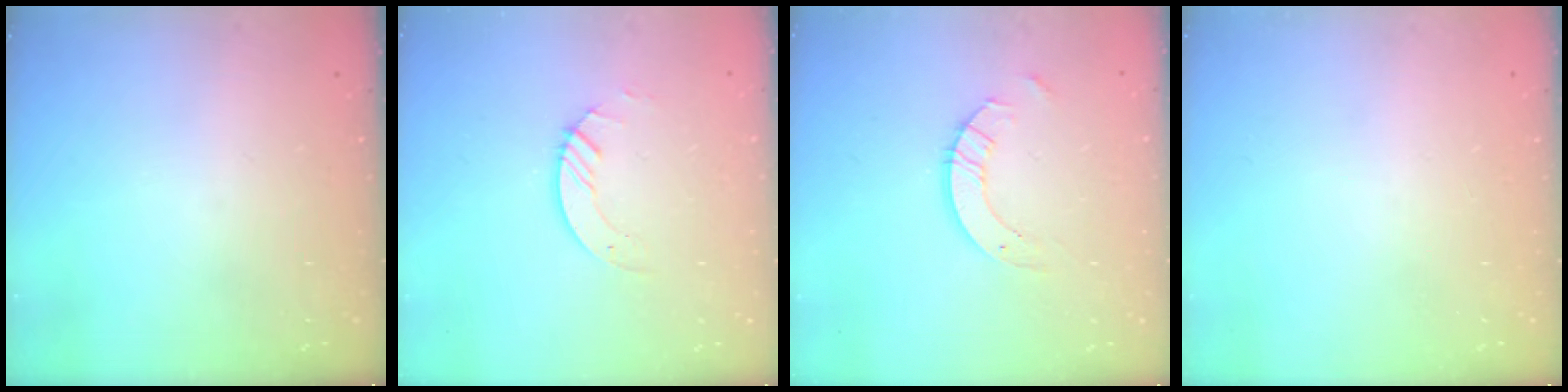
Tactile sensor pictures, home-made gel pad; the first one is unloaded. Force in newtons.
{"total": 2.6, "press": 2.6, "slide": 0.3}
{"total": 6.1, "press": 6.1, "slide": 0.6}
{"total": 0.0}